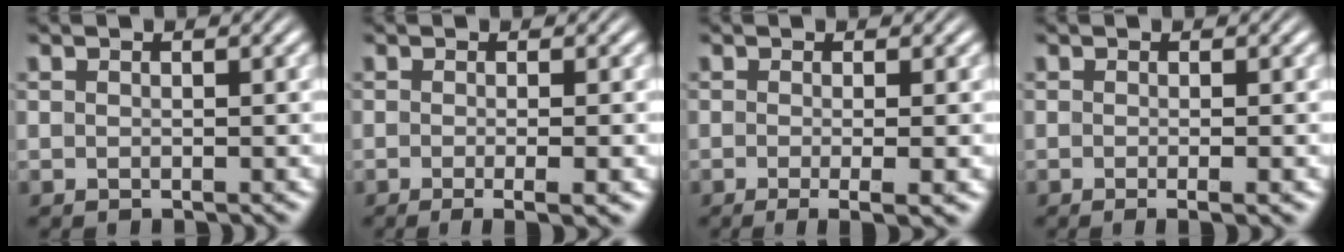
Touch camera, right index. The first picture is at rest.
{"total": 3.1, "force": [-2.0, 0.3, 2.3], "torque": [-0.034, -0.008, -0.029]}
{"total": 3.6, "force": [-2.3, 0.6, 2.6], "torque": [-0.041, -0.015, -0.031]}
{"total": 1.5, "force": [-1.0, 0.0, 1.2], "torque": [-0.017, -0.001, -0.017]}